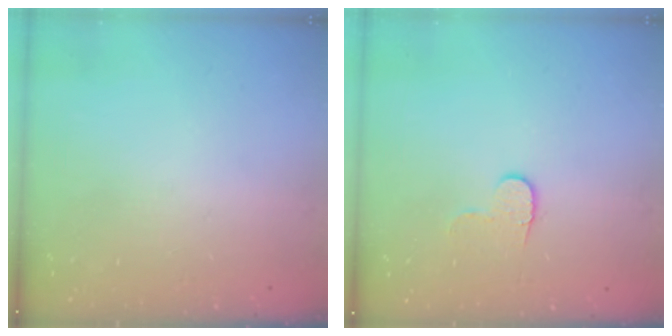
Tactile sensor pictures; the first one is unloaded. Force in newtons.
{"total": 4.9, "press": 4.9, "slide": 0.5}